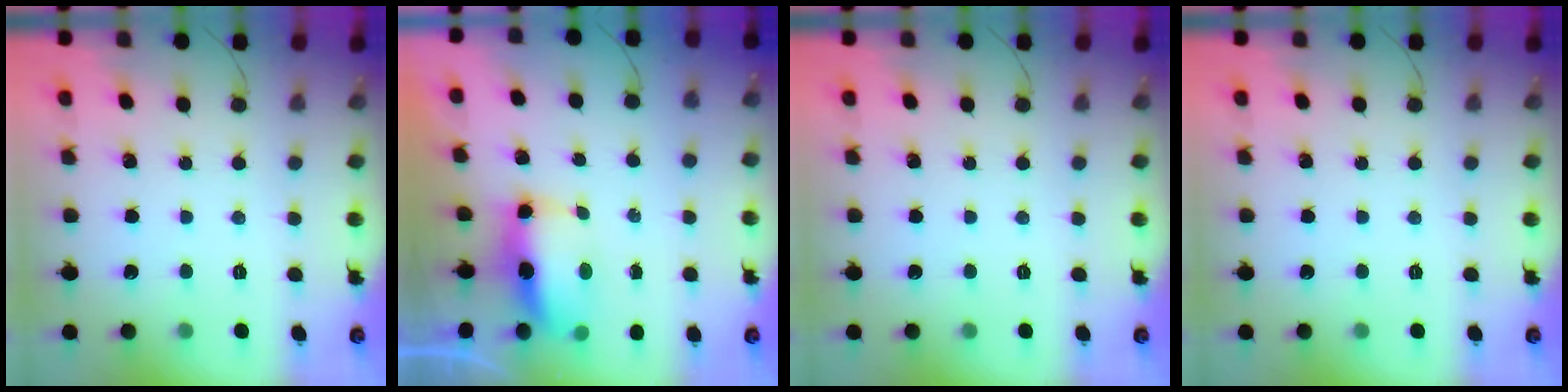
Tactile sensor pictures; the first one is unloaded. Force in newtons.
{"total": 9.7, "press": 8.5, "slide": 4.6}
{"total": 0.0}
{"total": 0.0}